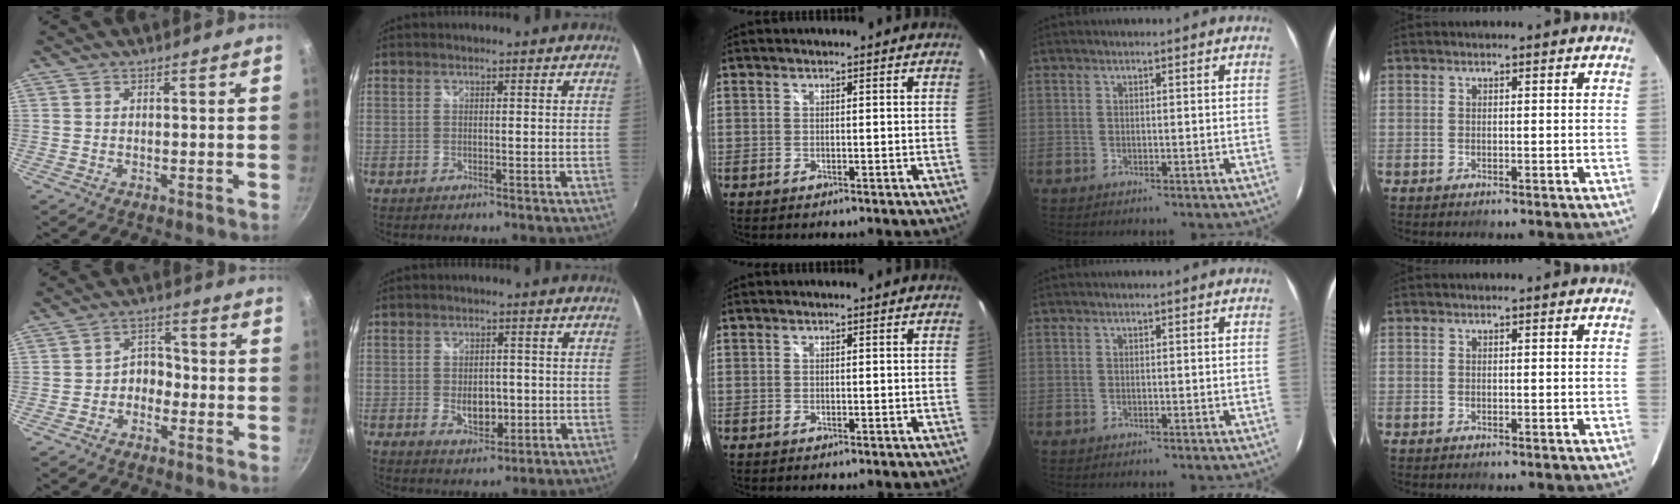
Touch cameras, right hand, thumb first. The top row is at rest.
{"thumb": {"total": 4.3, "force": [-1.9, 3.2, 2.1], "torque": [-0.003, 0.030, -0.038]}, "index": {"total": 5.6, "force": [-0.9, 3.7, 4.1], "torque": [-0.072, -0.007, -0.009]}}